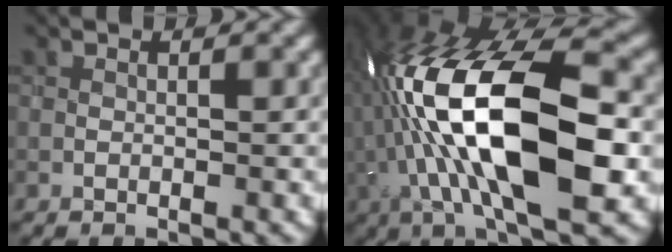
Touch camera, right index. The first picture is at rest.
{"total": 16.4, "force": [-1.5, 6.3, 15.1], "torque": [-0.287, 0.028, -0.032]}